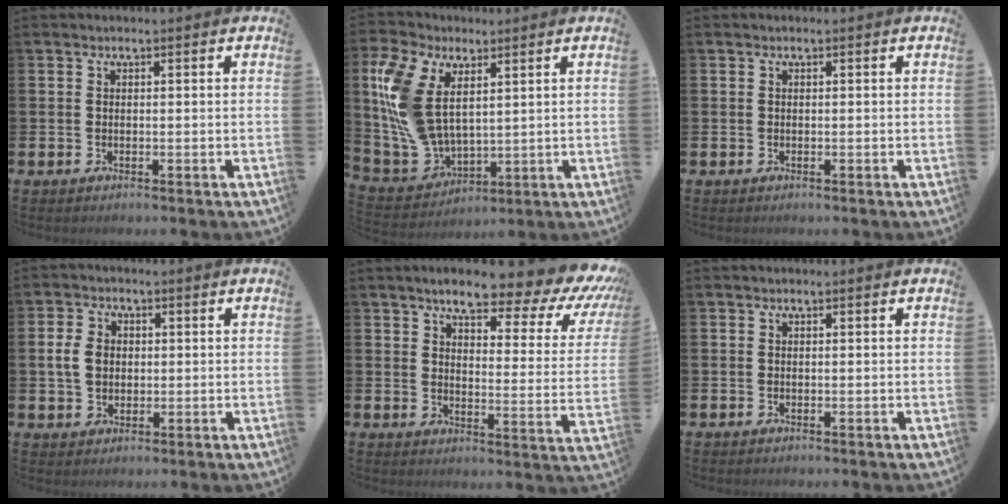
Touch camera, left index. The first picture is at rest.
{"total": 11.2, "force": [5.0, 6.9, 7.3], "torque": [-0.189, -0.001, 0.094]}
{"total": 0.0}
{"total": 4.1, "force": [0.7, 3.2, 2.5], "torque": [-0.045, 0.010, 0.008]}
{"total": 8.7, "force": [7.3, 2.1, 4.2], "torque": [-0.082, -0.056, 0.113]}
{"total": 0.0}